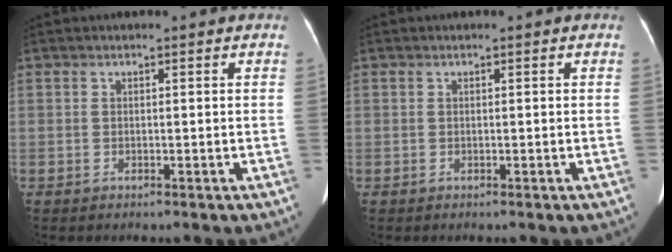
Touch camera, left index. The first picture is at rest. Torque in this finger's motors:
{"motor_torque": [0.02, 0.07, 0.00, 0.00]}